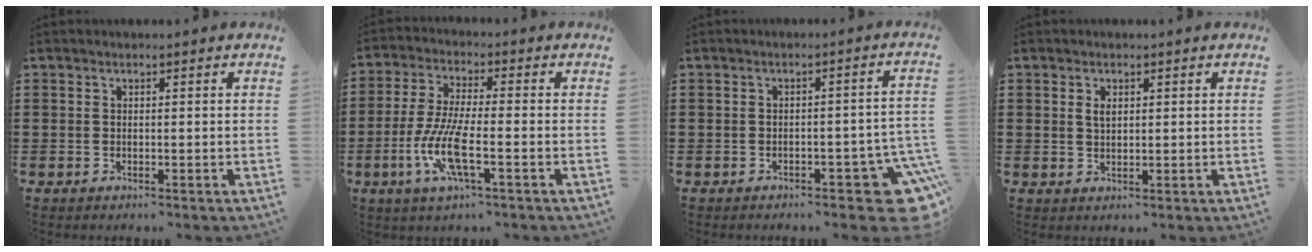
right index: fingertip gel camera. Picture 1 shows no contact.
{"total": 8.8, "force": [-3.2, 2.1, 7.9], "torque": [-0.183, -0.017, -0.068]}
{"total": 7.5, "force": [-4.4, 2.5, 5.5], "torque": [-0.067, -0.006, -0.072]}
{"total": 1.6, "force": [0.6, 0.9, 1.2], "torque": [-0.027, 0.005, 0.010]}